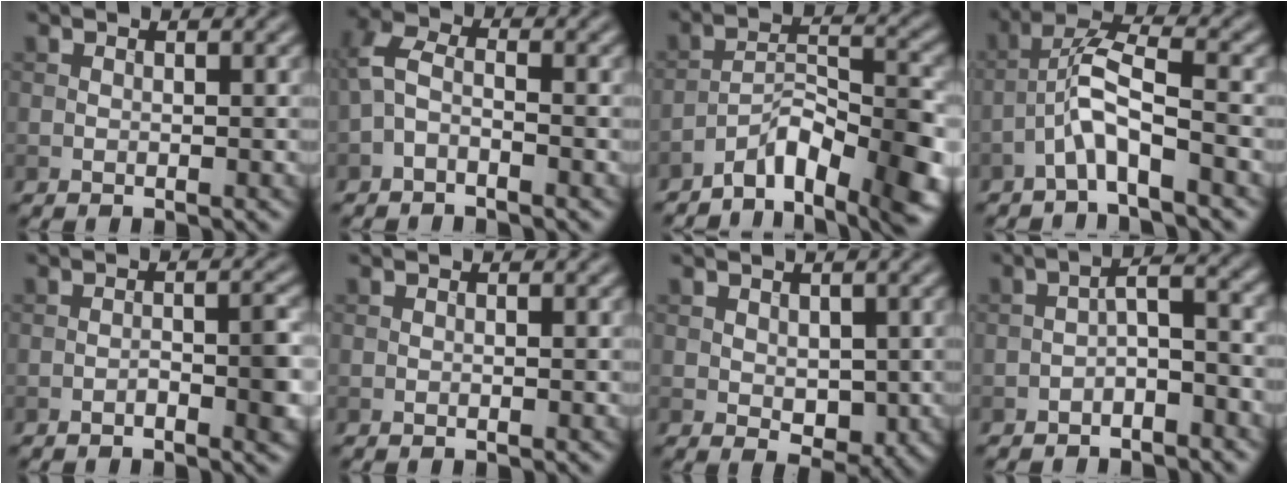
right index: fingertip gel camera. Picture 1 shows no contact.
{"total": 2.9, "force": [-1.0, 1.6, 2.2], "torque": [-0.050, 0.008, -0.032]}
{"total": 7.8, "force": [-5.3, 2.4, 5.2], "torque": [-0.073, 0.007, -0.090]}
{"total": 4.3, "force": [-2.4, 0.7, 3.5], "torque": [-0.071, 0.018, -0.051]}
{"total": 2.6, "force": [-1.2, 0.8, 2.2], "torque": [-0.032, 0.006, -0.020]}
{"total": 0.0}
{"total": 2.8, "force": [0.3, 1.9, 1.9], "torque": [-0.028, -0.010, 0.010]}
{"total": 3.4, "force": [-1.8, 1.1, 2.7], "torque": [-0.047, 0.013, -0.038]}